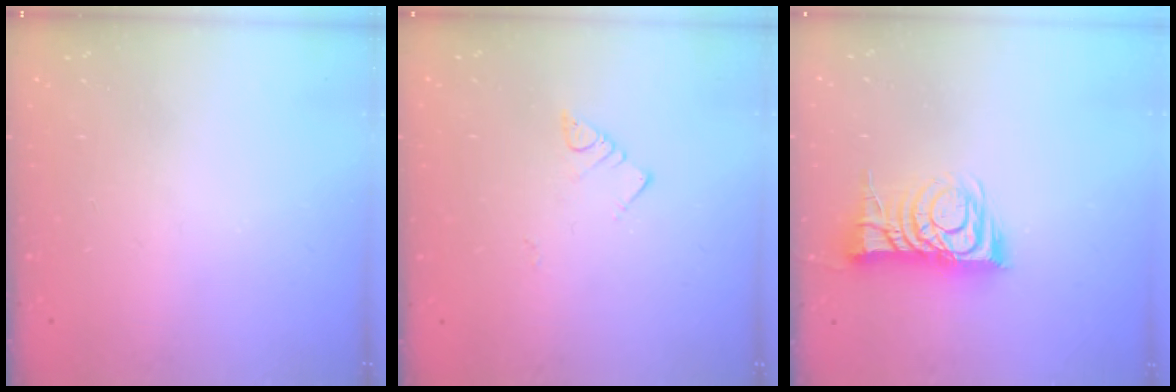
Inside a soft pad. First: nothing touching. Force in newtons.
{"total": 2.7, "press": 2.7, "slide": 0.3}
{"total": 11.2, "press": 11.2, "slide": 0.9}